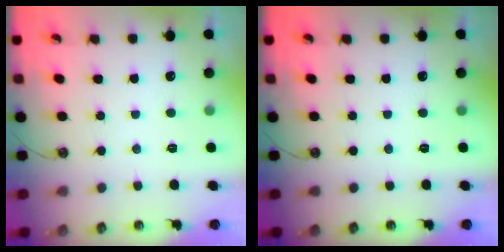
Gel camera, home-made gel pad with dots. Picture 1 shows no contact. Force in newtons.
{"total": 0.0}